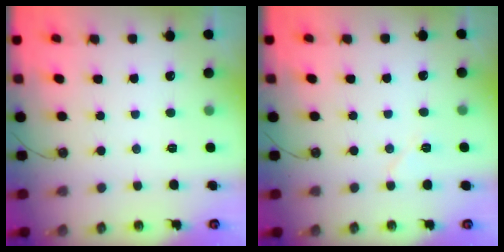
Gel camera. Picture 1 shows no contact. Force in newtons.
{"total": 5.6, "press": 5.1, "slide": 2.5}